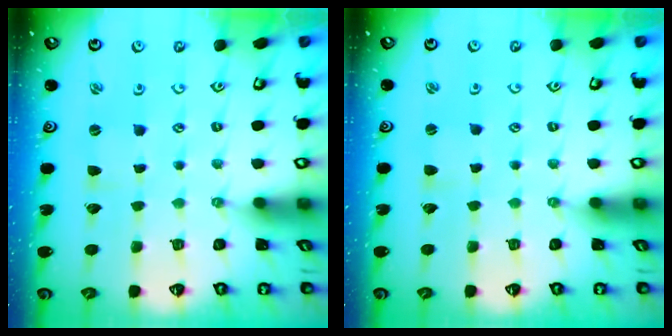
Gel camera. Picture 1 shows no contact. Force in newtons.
{"total": 1.8, "press": 1.8, "slide": 0.3}